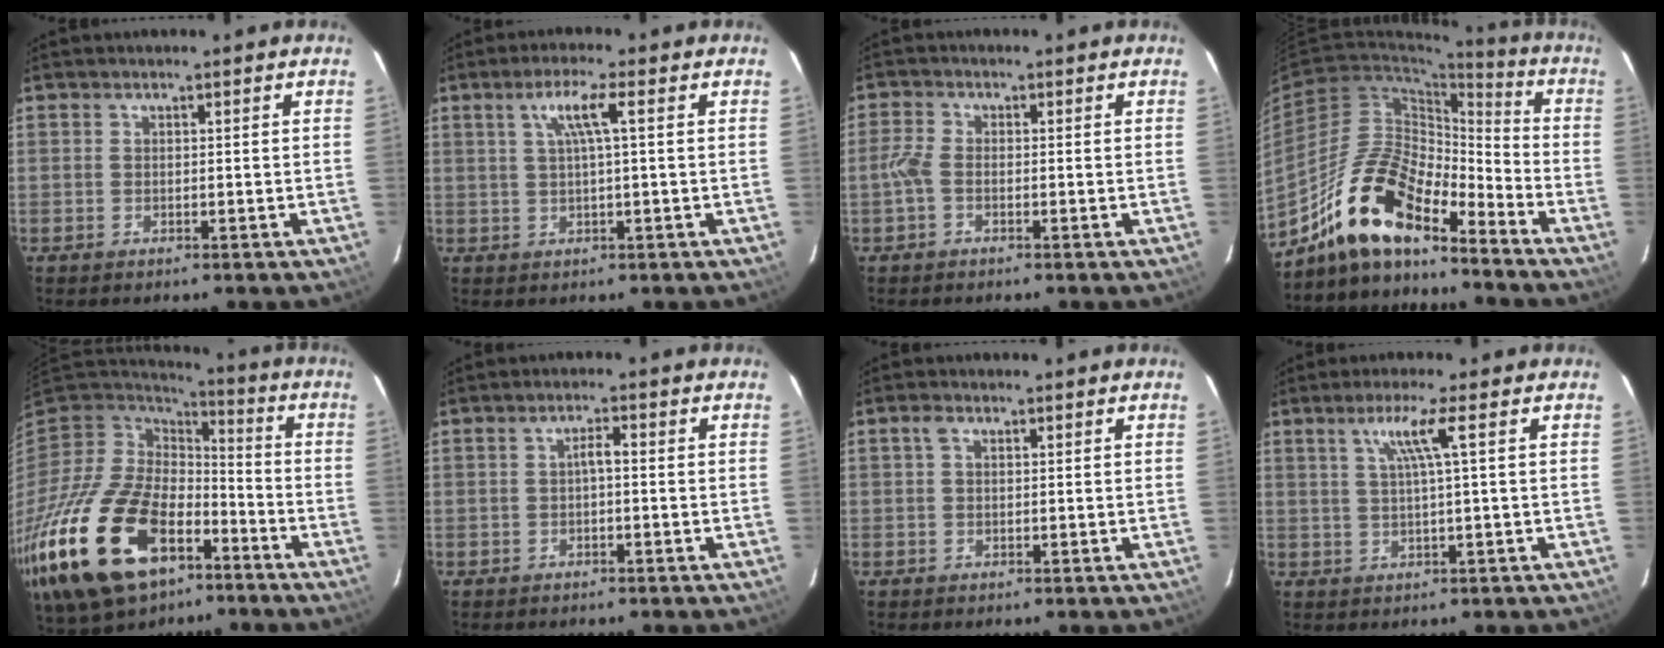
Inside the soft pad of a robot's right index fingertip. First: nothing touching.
{"total": 4.6, "force": [1.2, -0.2, 4.5], "torque": [-0.082, 0.005, 0.023]}
{"total": 2.6, "force": [-1.0, 1.2, 2.1], "torque": [-0.053, 0.004, -0.026]}
{"total": 15.7, "force": [-12.1, 4.8, 8.8], "torque": [-0.167, 0.007, -0.234]}
{"total": 30.4, "force": [-15.8, 17.4, 19.3], "torque": [-0.433, -0.038, -0.260]}
{"total": 1.6, "force": [-0.4, 0.4, 1.5], "torque": [-0.029, 0.009, -0.007]}
{"total": 1.5, "force": [0.5, 0.9, 1.1], "torque": [-0.022, 0.007, 0.006]}
{"total": 4.6, "force": [1.5, -1.2, 4.2], "torque": [-0.076, 0.002, 0.032]}